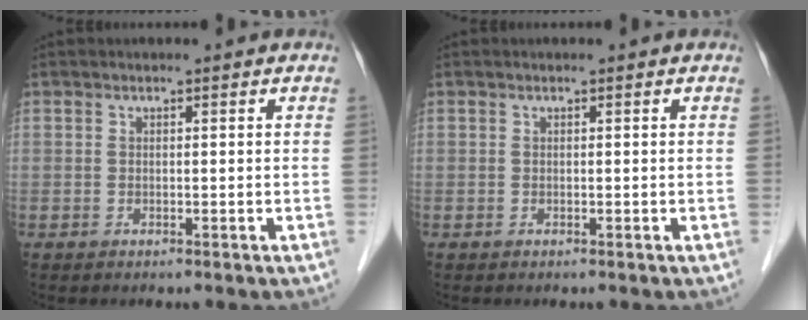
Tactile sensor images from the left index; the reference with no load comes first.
{"total": 0.0}